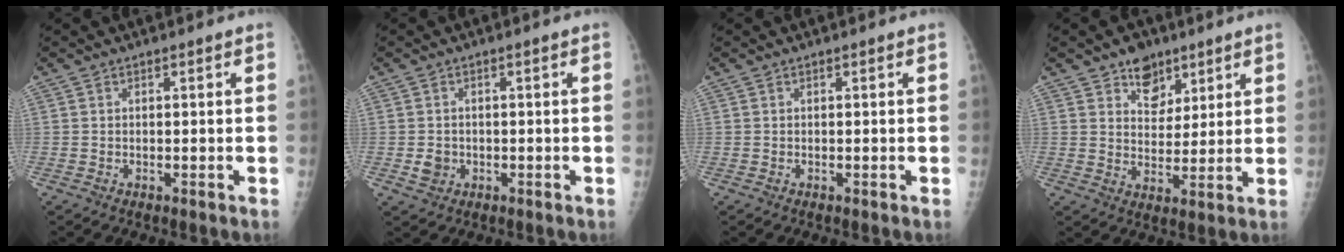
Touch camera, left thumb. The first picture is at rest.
{"total": 2.6, "force": [-0.5, 2.3, 1.1], "torque": [-0.008, 0.003, -0.004]}
{"total": 0.0}
{"total": 7.4, "force": [4.8, 4.9, 2.8], "torque": [-0.010, -0.026, 0.078]}